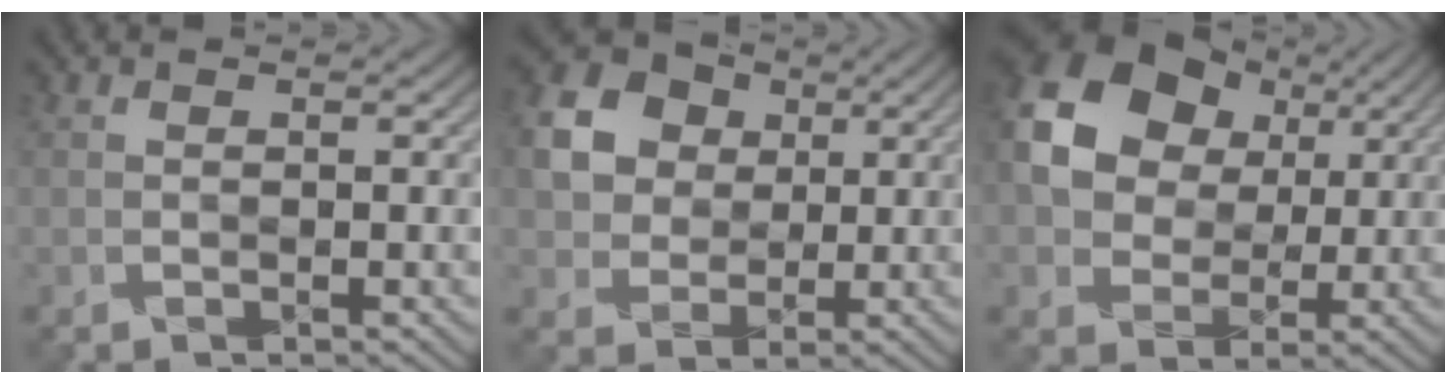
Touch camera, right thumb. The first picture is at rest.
{"total": 9.8, "force": [3.0, 8.3, 4.2], "torque": [-0.131, 0.035, 0.055]}
{"total": 14.2, "force": [4.7, 10.5, 8.2], "torque": [-0.194, 0.024, 0.090]}